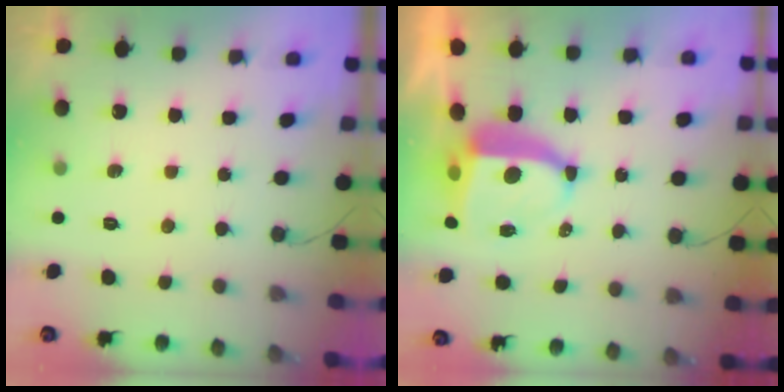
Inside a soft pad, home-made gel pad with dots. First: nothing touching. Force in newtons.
{"total": 9.0, "press": 8.9, "slide": 1.1}